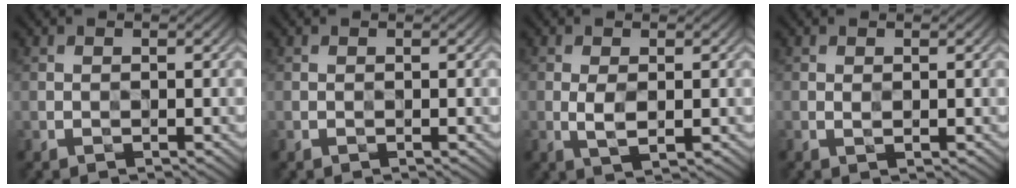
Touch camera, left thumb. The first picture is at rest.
{"total": 0.0}
{"total": 2.9, "force": [-0.1, 1.0, 2.7], "torque": [-0.061, 0.001, -0.002]}
{"total": 0.6, "force": [0.3, 0.1, 0.6], "torque": [-0.006, 0.003, 0.007]}